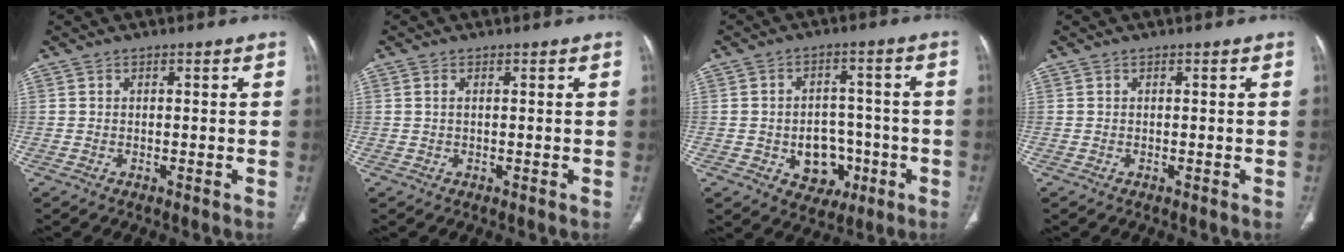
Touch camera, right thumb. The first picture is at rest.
{"total": 0.7, "force": [0.3, 0.2, 0.6], "torque": [-0.015, 0.004, 0.005]}
{"total": 9.0, "force": [-2.9, 7.0, 4.8], "torque": [-0.030, 0.027, -0.031]}
{"total": 0.0}